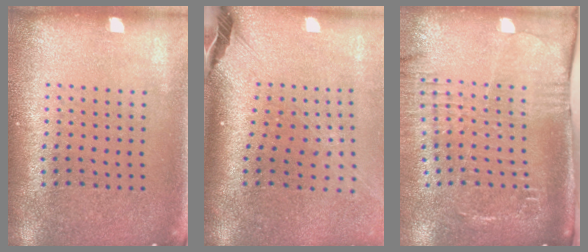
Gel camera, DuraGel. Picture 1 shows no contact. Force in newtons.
{"total": 2.7, "press": 1.9, "slide": 1.9}
{"total": 2.6, "press": 2.1, "slide": 1.6}